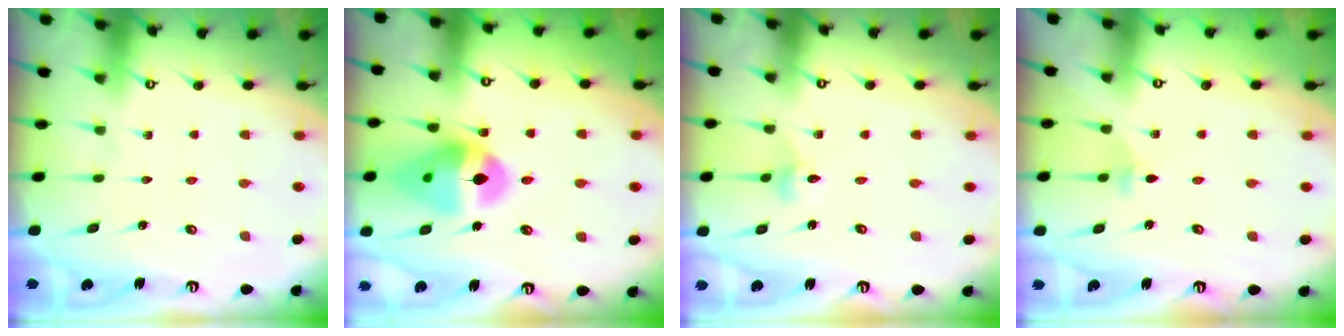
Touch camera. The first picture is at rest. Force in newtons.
{"total": 15.4, "press": 15.3, "slide": 2.1}
{"total": 3.4, "press": 3.4, "slide": 0.3}
{"total": 3.1, "press": 3.0, "slide": 0.6}